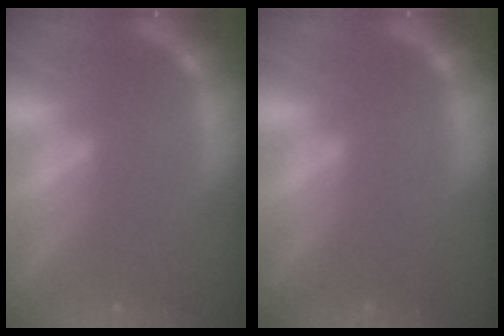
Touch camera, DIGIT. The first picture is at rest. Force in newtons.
{"total": 0.0}